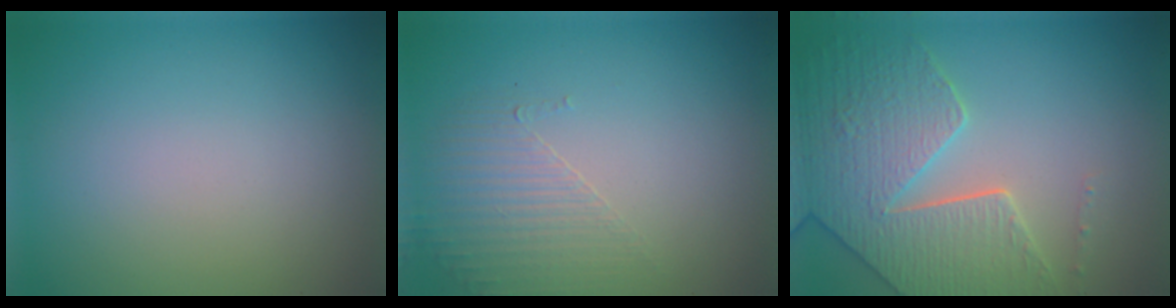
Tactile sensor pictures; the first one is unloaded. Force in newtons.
{"total": 1.7, "press": 0.9, "slide": 1.4}
{"total": 6.4, "press": 5.5, "slide": 3.2}